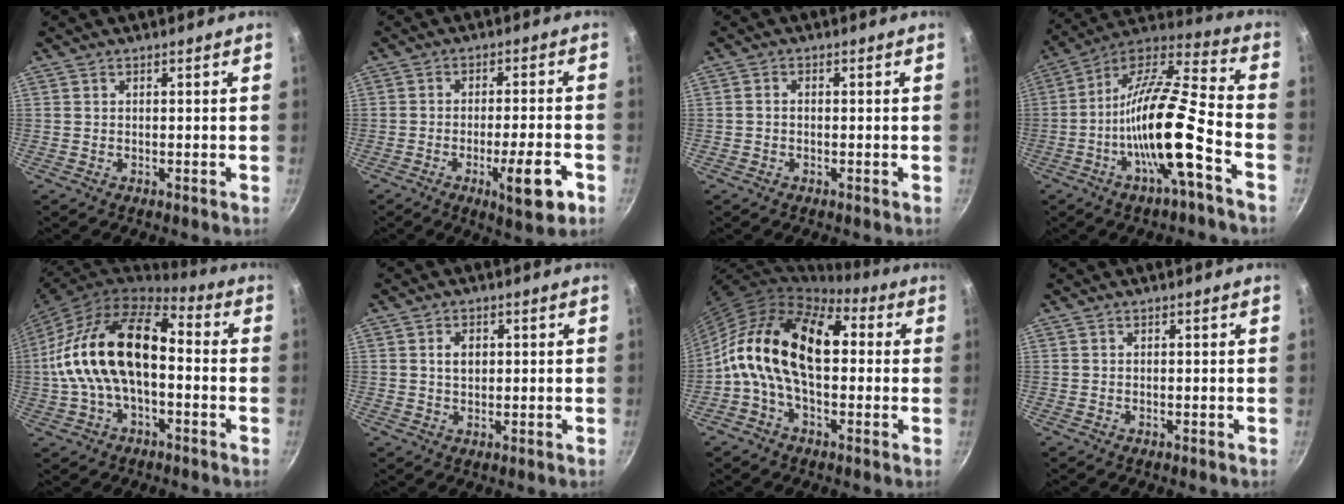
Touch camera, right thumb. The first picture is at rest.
{"total": 9.6, "force": [-4.0, 2.0, 8.5], "torque": [-0.114, 0.016, -0.054]}
{"total": 1.0, "force": [-0.3, 0.8, 0.6], "torque": [-0.014, 0.006, -0.006]}
{"total": 19.1, "force": [-6.6, 4.1, 17.5], "torque": [-0.304, 0.040, -0.133]}
{"total": 20.0, "force": [-0.8, 11.2, 16.5], "torque": [-0.291, 0.041, -0.027]}
{"total": 3.2, "force": [0.7, 2.2, 2.2], "torque": [-0.025, -0.001, 0.012]}
{"total": 17.6, "force": [1.0, 10.3, 14.2], "torque": [-0.223, 0.032, -0.009]}
{"total": 0.0}